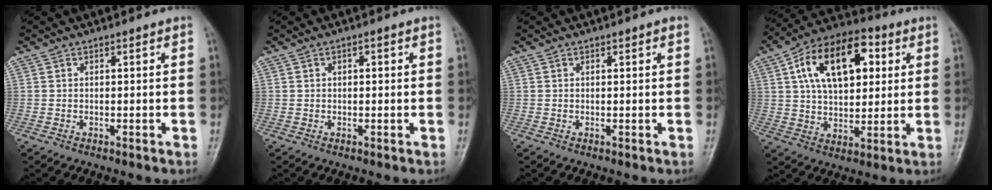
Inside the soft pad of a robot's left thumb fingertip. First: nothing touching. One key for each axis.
{"total": 1.1, "fx": 0.3, "fy": 0.6, "fz": 0.9, "tx": -0.010, "ty": 0.002, "tz": 0.005}
{"total": 0.6, "fx": 0.4, "fy": 0.3, "fz": 0.4, "tx": 0.000, "ty": 0.000, "tz": 0.004}
{"total": 18.3, "fx": 5.7, "fy": 10.6, "fz": 13.8, "tx": -0.194, "ty": 0.004, "tz": 0.091}